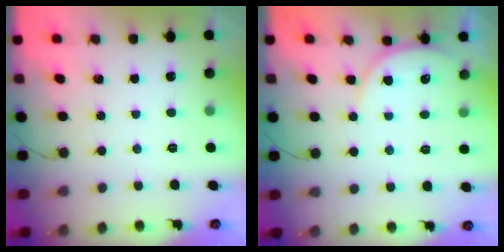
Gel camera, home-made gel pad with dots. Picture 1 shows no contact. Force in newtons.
{"total": 7.0, "press": 7.0, "slide": 0.3}